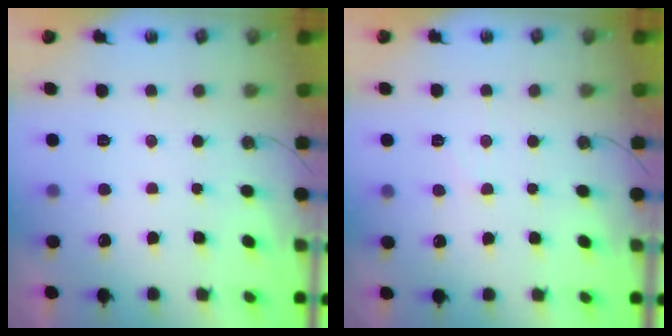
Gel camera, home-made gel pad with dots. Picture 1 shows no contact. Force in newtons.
{"total": 6.0, "press": 6.0, "slide": 0.9}